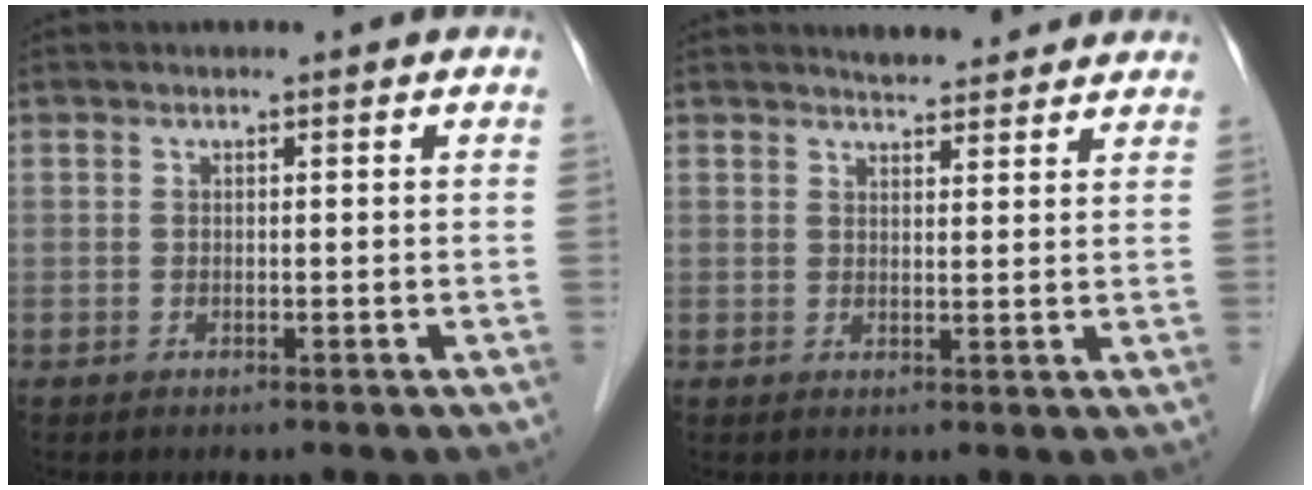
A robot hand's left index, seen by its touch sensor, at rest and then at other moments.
{"total": 6.3, "force": [5.9, 1.5, 1.6], "torque": [-0.016, 0.009, 0.074]}